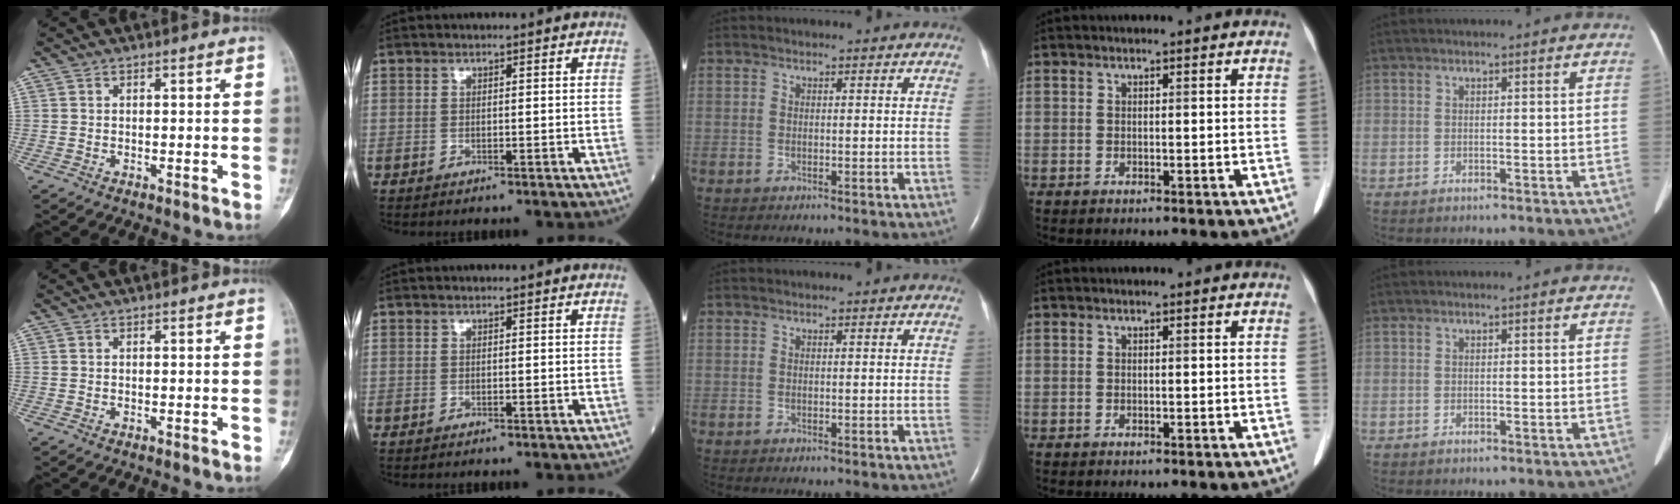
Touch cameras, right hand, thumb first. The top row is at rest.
{}